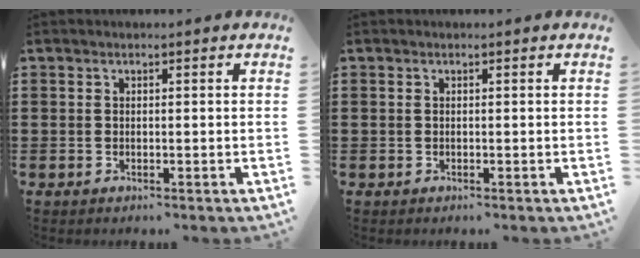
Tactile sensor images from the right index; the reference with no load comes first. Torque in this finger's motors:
{"motor_torque": [-0.05, 0.16, 0.01, 0.00]}